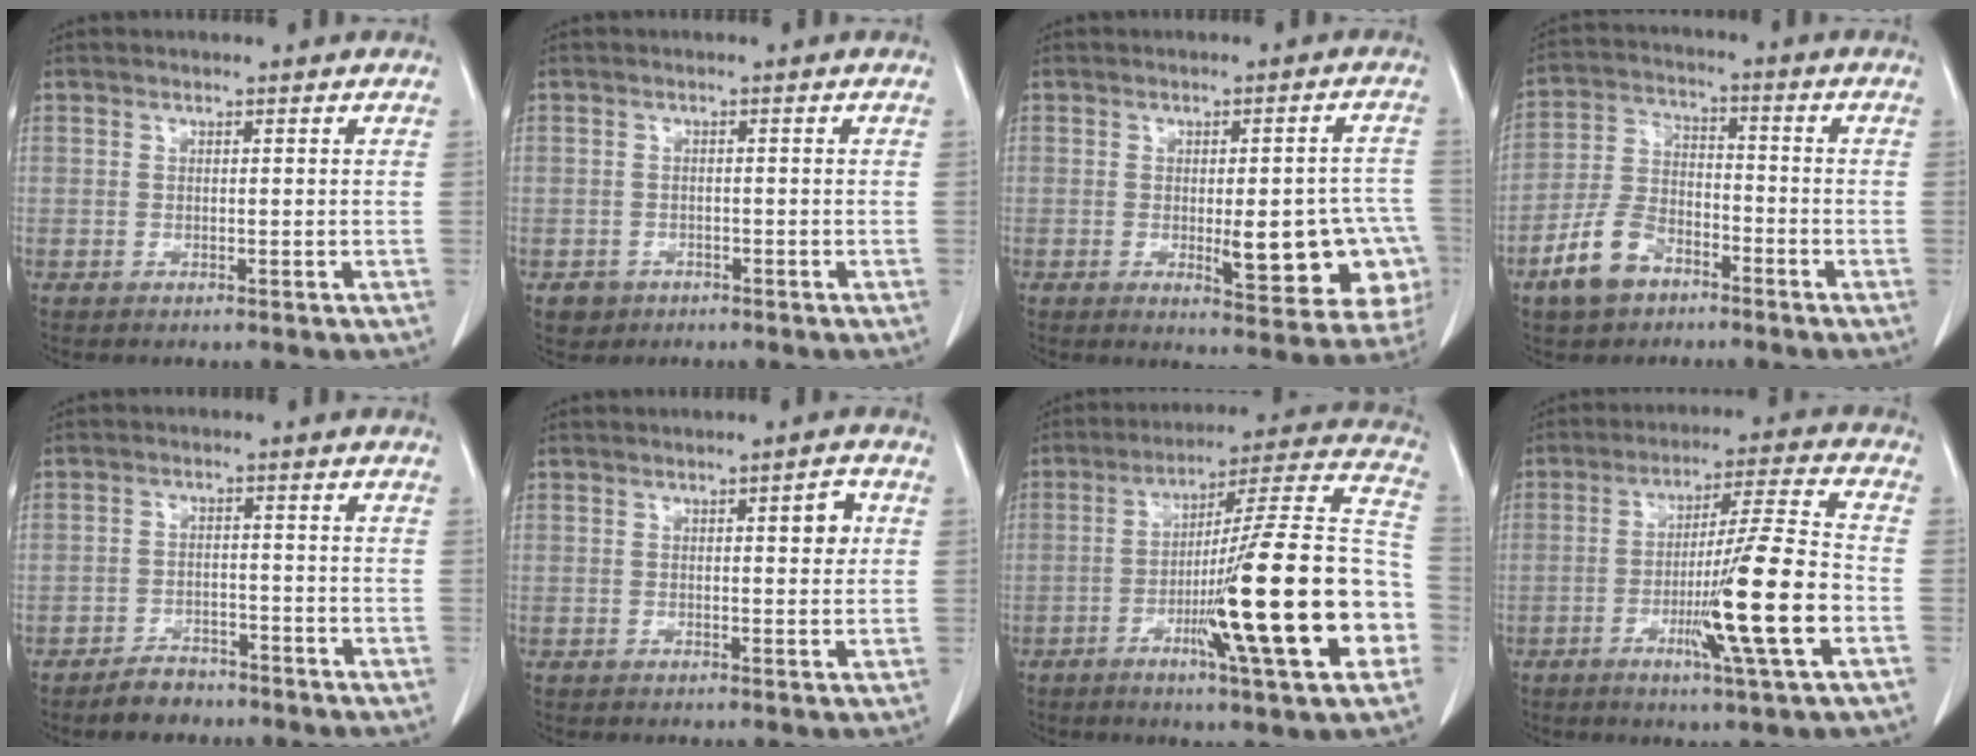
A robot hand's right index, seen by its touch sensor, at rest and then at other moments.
{"total": 2.2, "force": [-1.2, 1.8, 0.1], "torque": [-0.003, 0.007, -0.018]}
{"total": 14.1, "force": [-3.3, 4.3, 13.1], "torque": [-0.094, 0.018, -0.027]}
{"total": 9.0, "force": [-5.6, 5.0, 4.9], "torque": [-0.117, 0.006, -0.108]}
{"total": 4.0, "force": [-3.3, 2.0, 0.9], "torque": [-0.018, 0.006, -0.052]}
{"total": 3.1, "force": [0.9, 0.8, 2.9], "torque": [-0.037, 0.001, 0.011]}
{"total": 24.1, "force": [-6.5, 0.7, 23.2], "torque": [-0.298, 0.001, -0.106]}
{"total": 14.1, "force": [-4.1, -0.9, 13.4], "torque": [-0.226, -0.011, -0.073]}